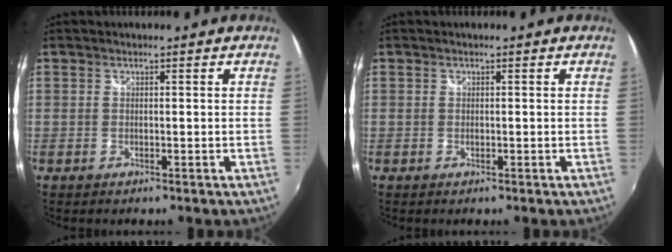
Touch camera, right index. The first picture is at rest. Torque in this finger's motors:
{"motor_torque": [-0.08, 0.06, 0.13, 0.01]}